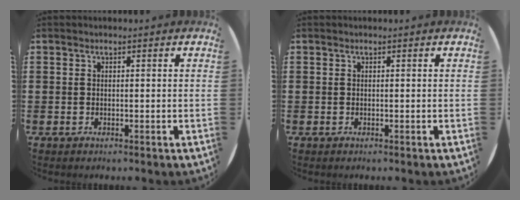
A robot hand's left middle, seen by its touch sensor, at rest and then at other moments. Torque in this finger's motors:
{"motor_torque": [-0.25, -0.18, 0.01, 0.01]}